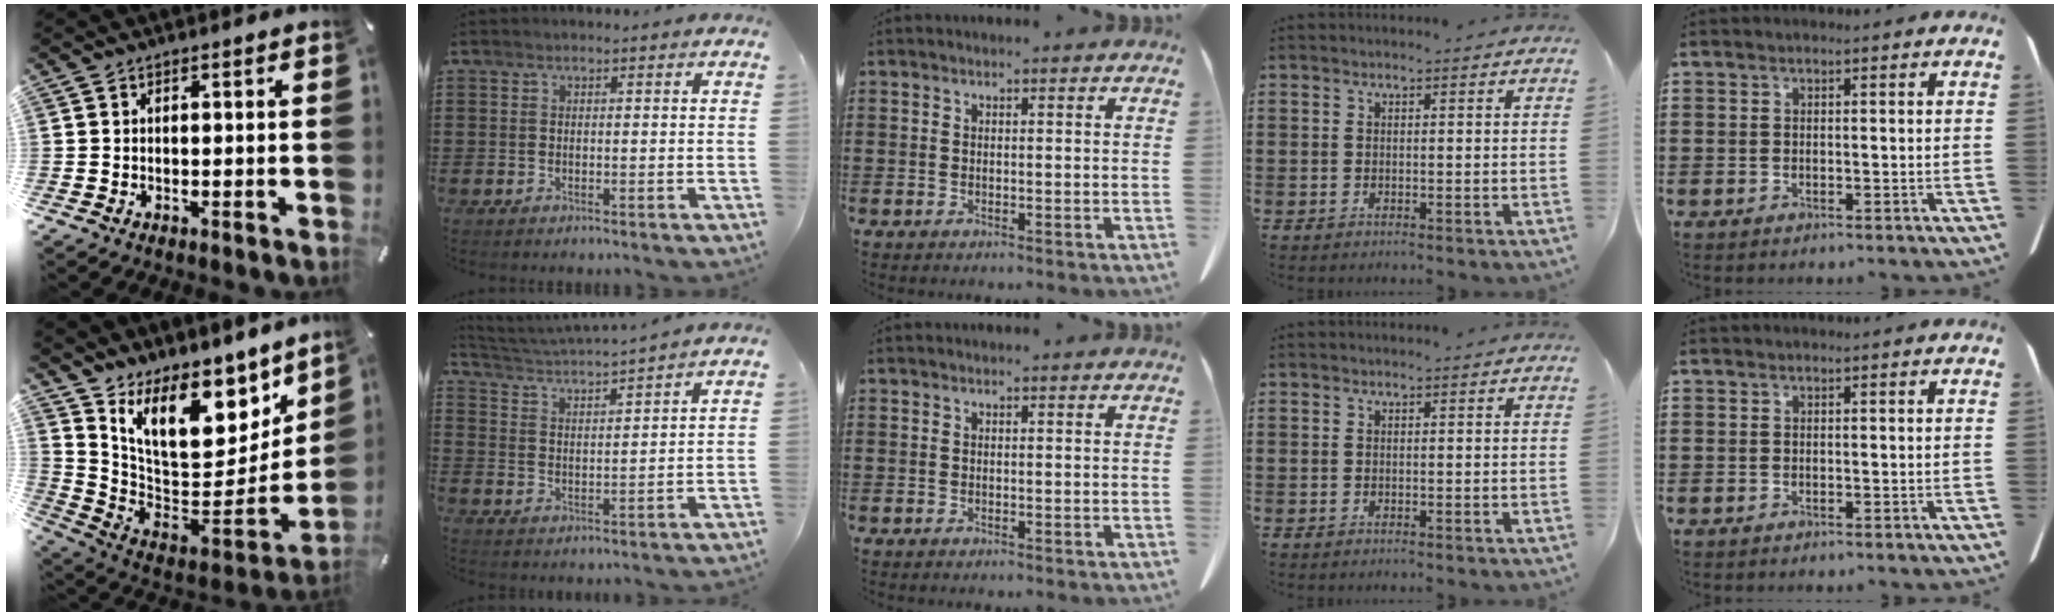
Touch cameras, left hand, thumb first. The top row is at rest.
{"thumb": {"total": 16.3, "force": [10.1, 9.1, 9.0], "torque": [-0.135, -0.094, 0.179]}, "index": {"total": 3.5, "force": [3.4, -0.7, 0.5], "torque": [-0.027, -0.026, 0.055]}}